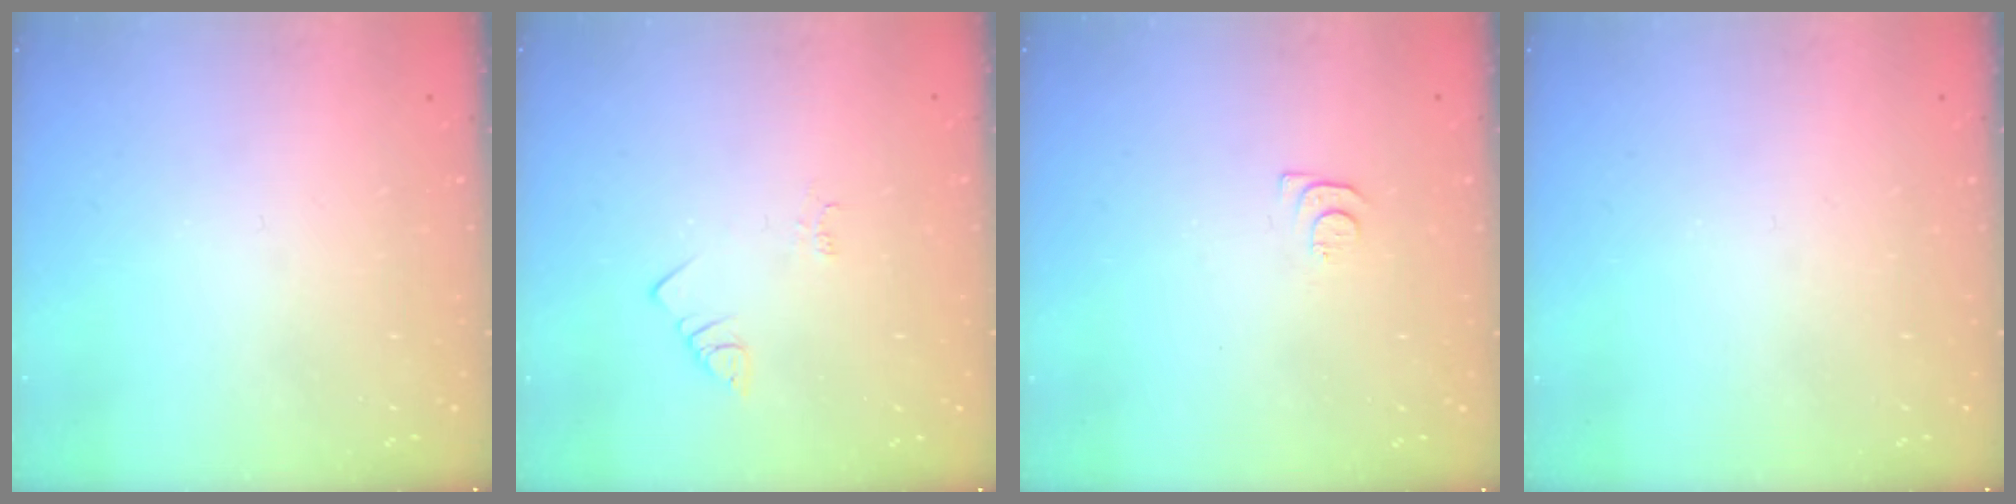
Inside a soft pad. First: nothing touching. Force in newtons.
{"total": 1.4, "press": 1.4, "slide": 0.3}
{"total": 4.6, "press": 4.6, "slide": 0.6}
{"total": 0.0}